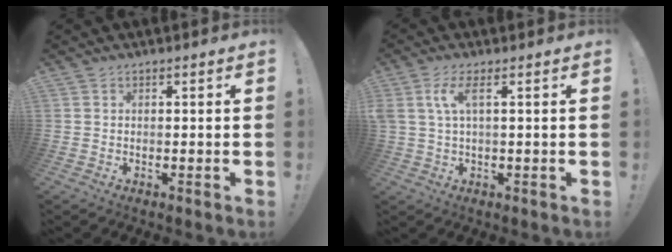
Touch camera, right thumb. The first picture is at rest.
{"total": 5.4, "force": [1.7, 1.3, 4.9], "torque": [-0.098, -0.005, 0.027]}